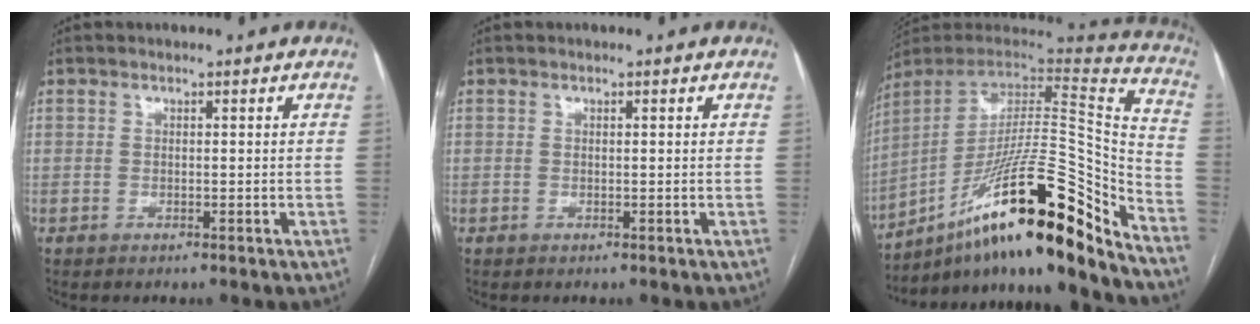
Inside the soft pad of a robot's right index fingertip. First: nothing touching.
{"total": 0.0}
{"total": 27.0, "force": [-17.3, 2.6, 20.6], "torque": [-0.278, 0.020, -0.290]}